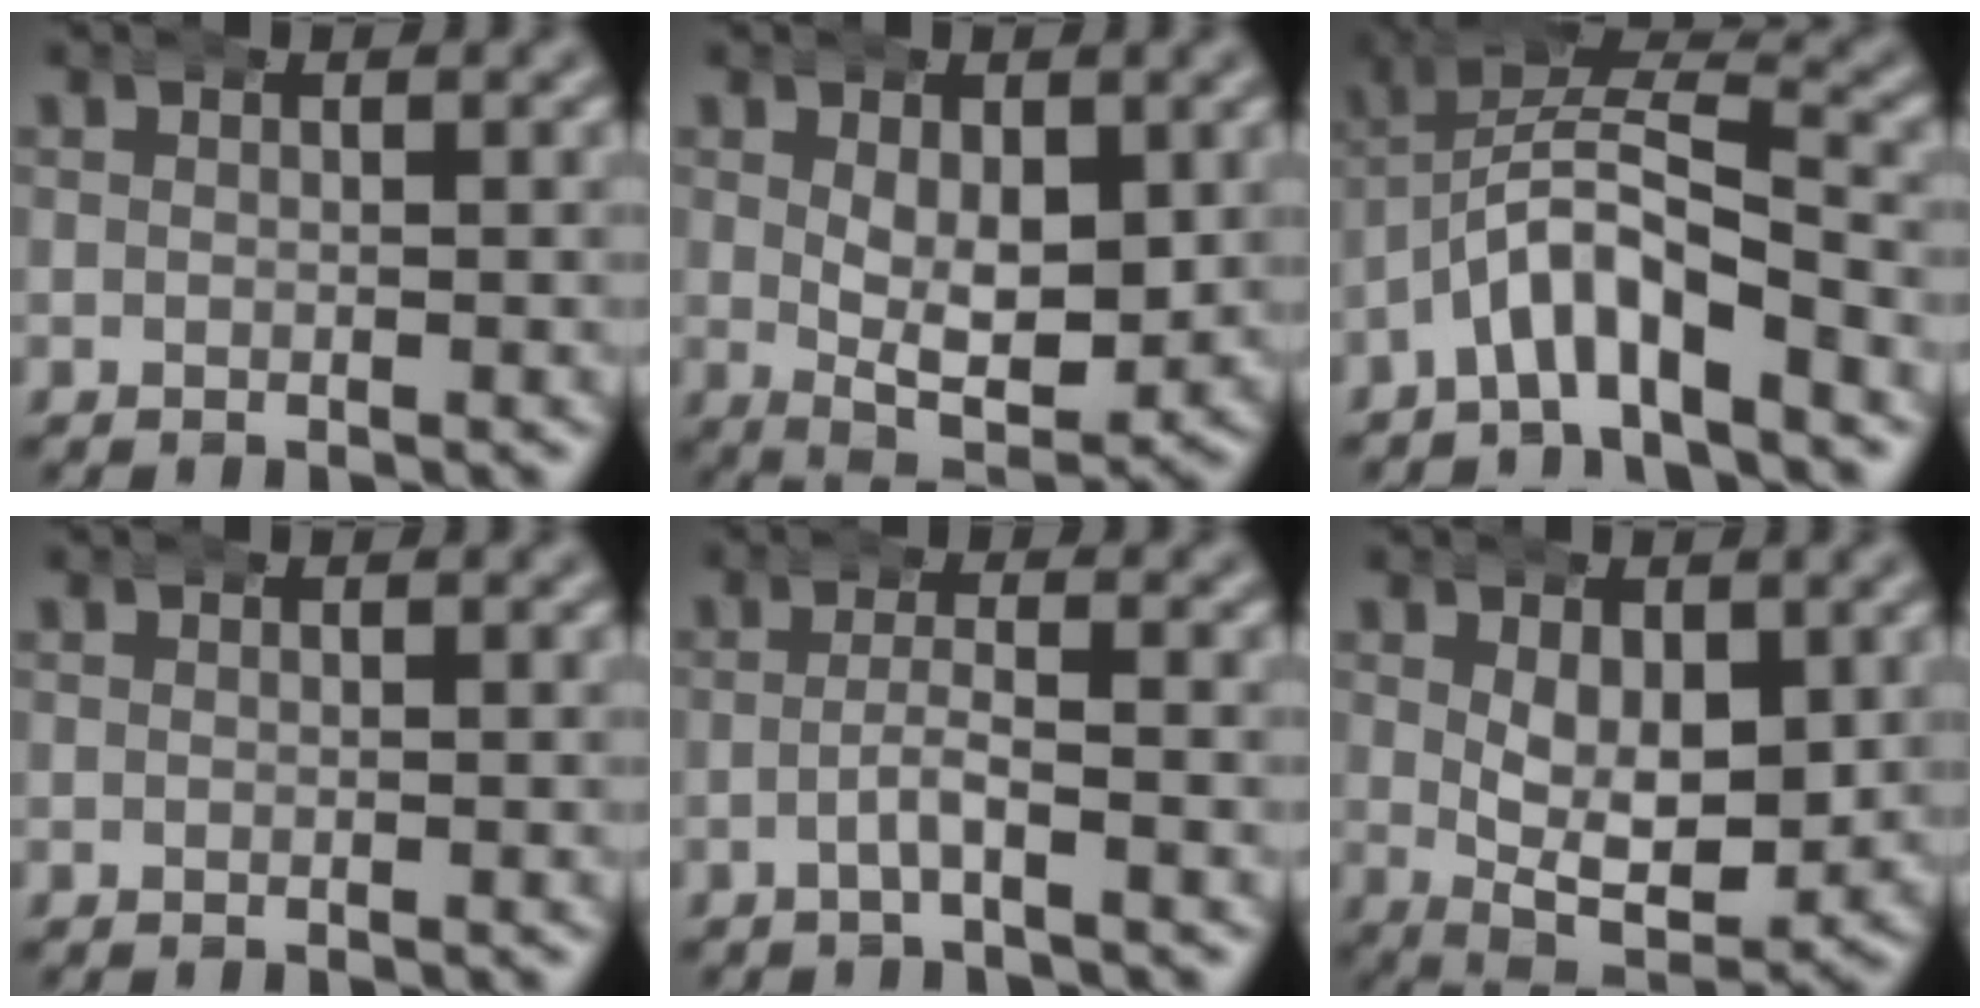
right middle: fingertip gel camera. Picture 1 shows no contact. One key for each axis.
{"total": 6.7, "fx": 0.4, "fy": 3.7, "fz": 5.6, "tx": -0.086, "ty": -0.022, "tz": 0.011}
{"total": 6.4, "fx": -1.8, "fy": 4.0, "fz": 4.7, "tx": -0.083, "ty": -0.008, "tz": -0.034}
{"total": 0.0}
{"total": 2.1, "fx": -1.5, "fy": -0.3, "fz": 1.4, "tx": -0.021, "ty": 0.005, "tz": -0.030}
{"total": 7.7, "fx": 0.3, "fy": 4.6, "fz": 6.1, "tx": -0.092, "ty": -0.026, "tz": 0.009}